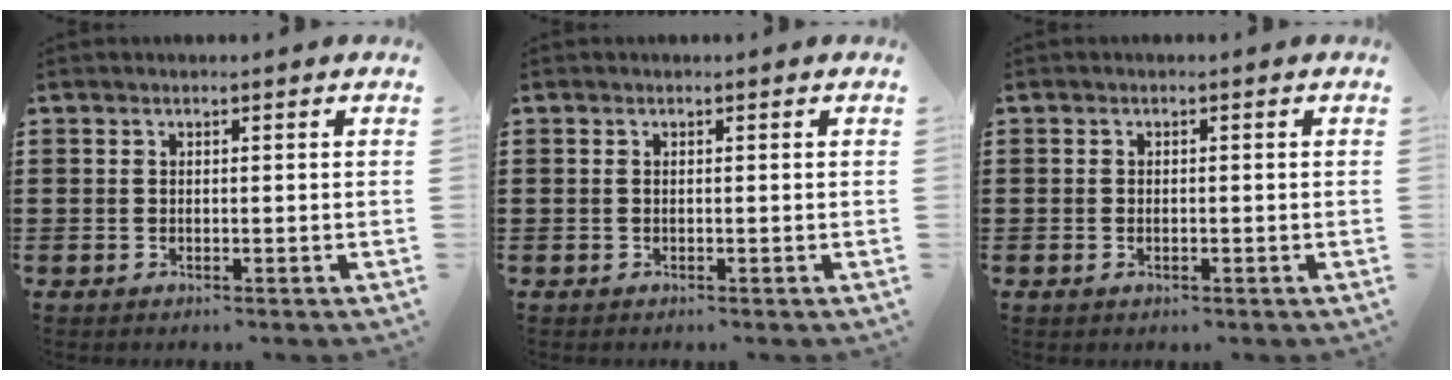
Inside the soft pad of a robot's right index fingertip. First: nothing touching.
{"total": 0.0}
{"total": 0.6, "force": [-0.1, 0.3, 0.5], "torque": [-0.012, -0.003, -0.001]}